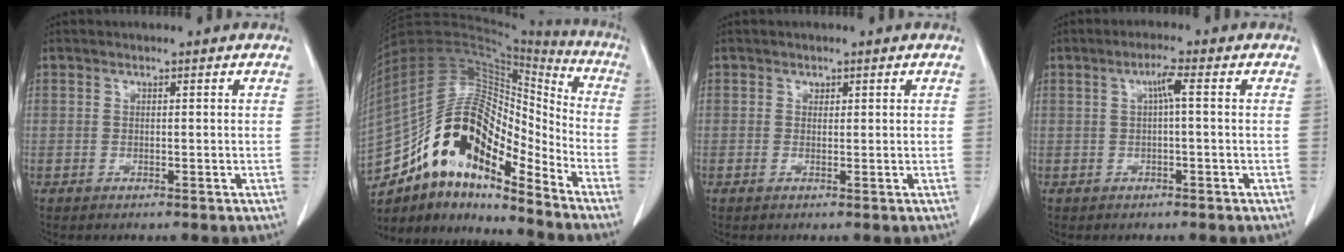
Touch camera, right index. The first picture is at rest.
{"total": 18.5, "force": [-12.3, 6.1, 12.4], "torque": [-0.221, 0.051, -0.213]}
{"total": 0.6, "force": [0.2, 0.5, 0.3], "torque": [-0.002, 0.000, 0.003]}
{"total": 2.5, "force": [0.4, 0.1, 2.5], "torque": [-0.045, 0.006, 0.006]}